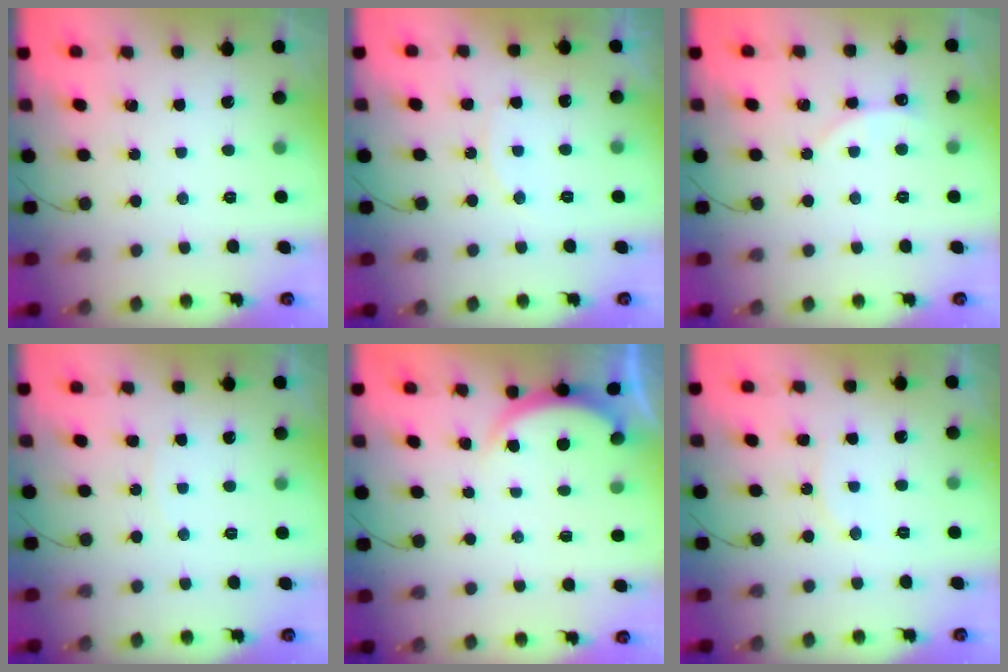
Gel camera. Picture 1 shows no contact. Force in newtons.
{"total": 6.8, "press": 6.8, "slide": 0.5}
{"total": 2.5, "press": 2.5, "slide": 0.3}
{"total": 4.8, "press": 4.8, "slide": 0.6}
{"total": 2.5, "press": 2.5, "slide": 0.5}
{"total": 5.9, "press": 5.8, "slide": 0.6}